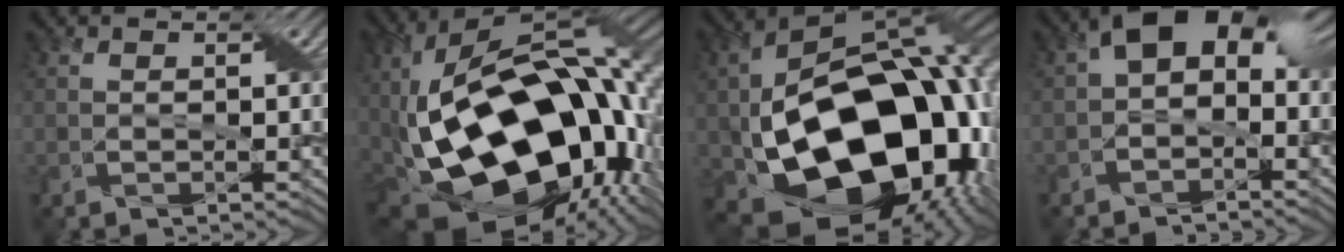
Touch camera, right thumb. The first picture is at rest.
{"total": 22.2, "force": [-0.9, 13.1, 17.9], "torque": [-0.394, -0.038, 0.007]}
{"total": 20.5, "force": [-3.6, 14.1, 14.5], "torque": [-0.283, -0.044, -0.031]}
{"total": 9.8, "force": [0.8, 6.5, 7.3], "torque": [-0.112, -0.004, 0.011]}